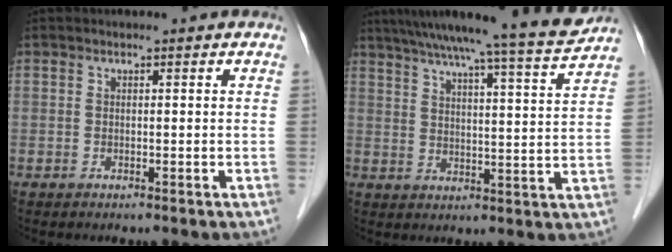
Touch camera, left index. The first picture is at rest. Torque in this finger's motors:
{"motor_torque": [-0.09, -0.52, 0.54, 0.13]}